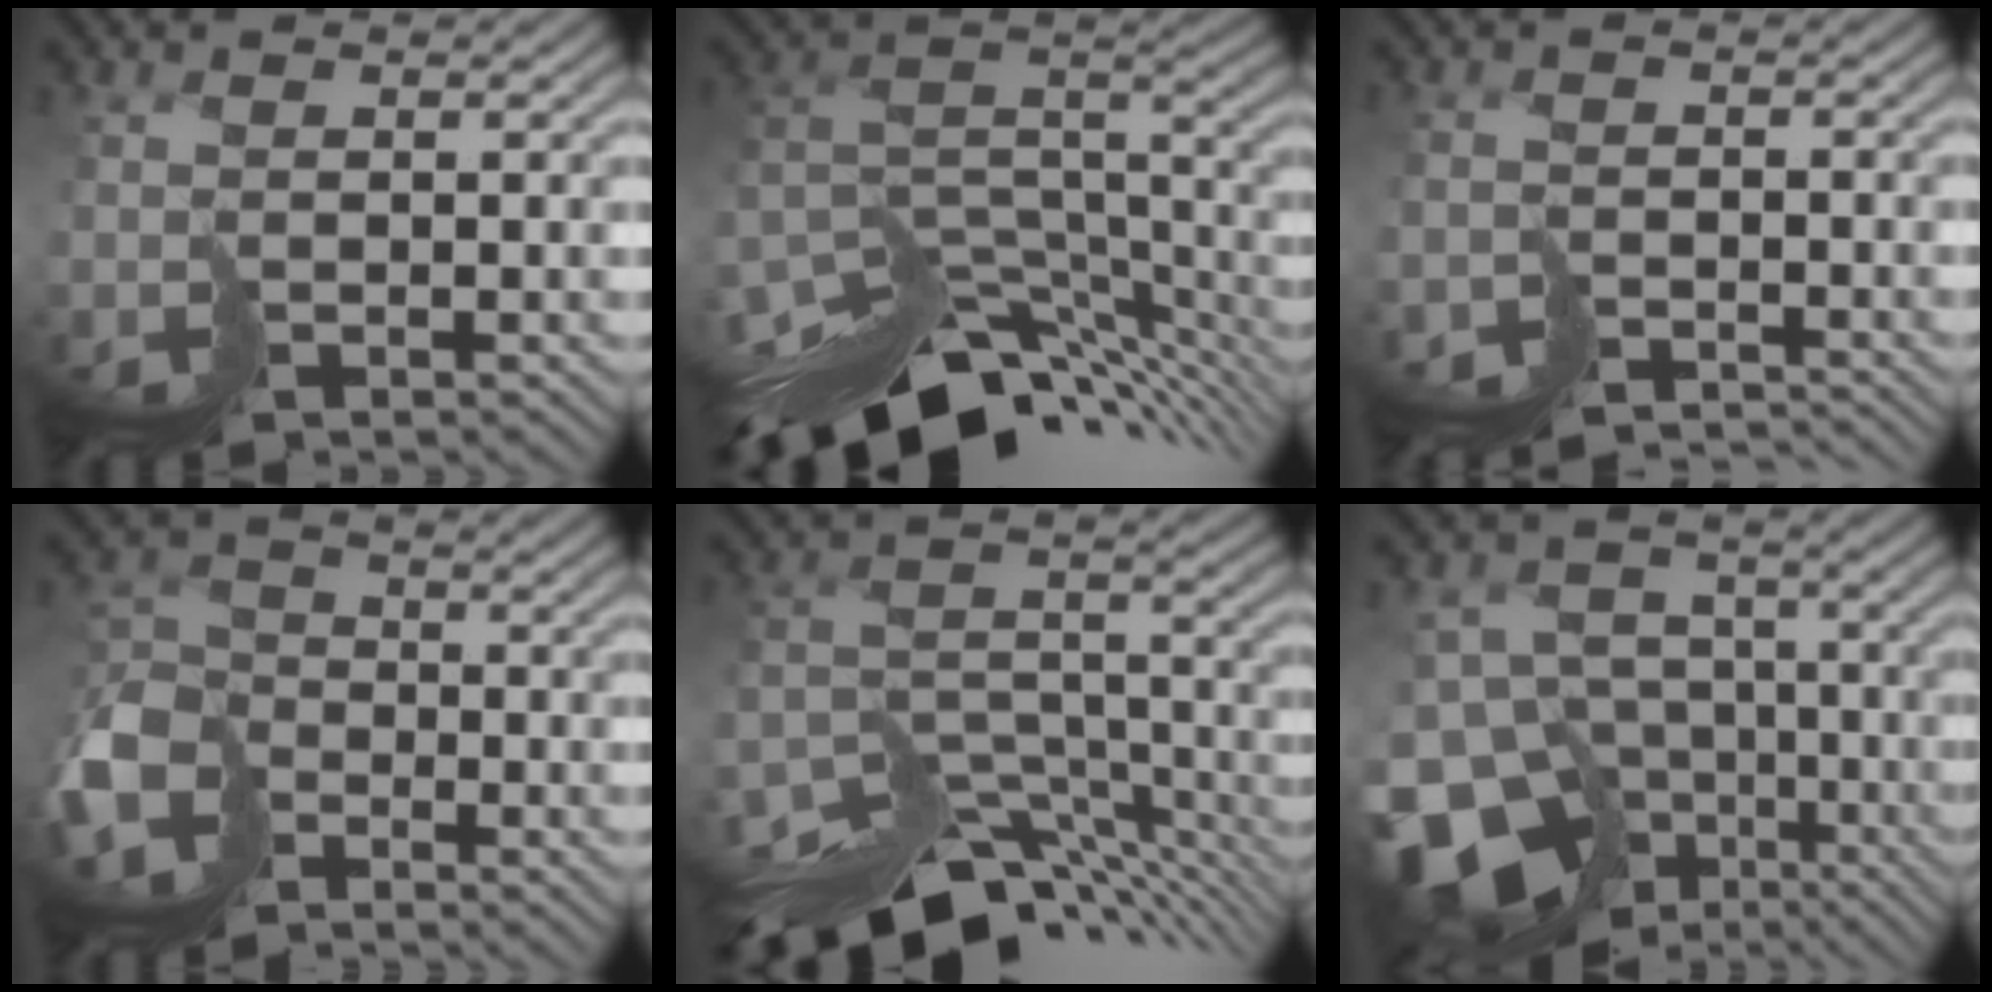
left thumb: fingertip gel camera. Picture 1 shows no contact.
{"total": 14.2, "force": [-10.6, 5.1, 7.9], "torque": [-0.166, -0.005, -0.172]}
{"total": 4.3, "force": [-4.2, 1.0, 0.1], "torque": [0.011, -0.009, -0.080]}
{"total": 9.6, "force": [-5.7, 6.1, 4.7], "torque": [-0.127, -0.028, -0.121]}
{"total": 15.8, "force": [-13.6, 4.7, 6.7], "torque": [-0.126, -0.010, -0.214]}
{"total": 16.8, "force": [-10.6, 11.3, 6.7], "torque": [-0.180, -0.033, -0.145]}